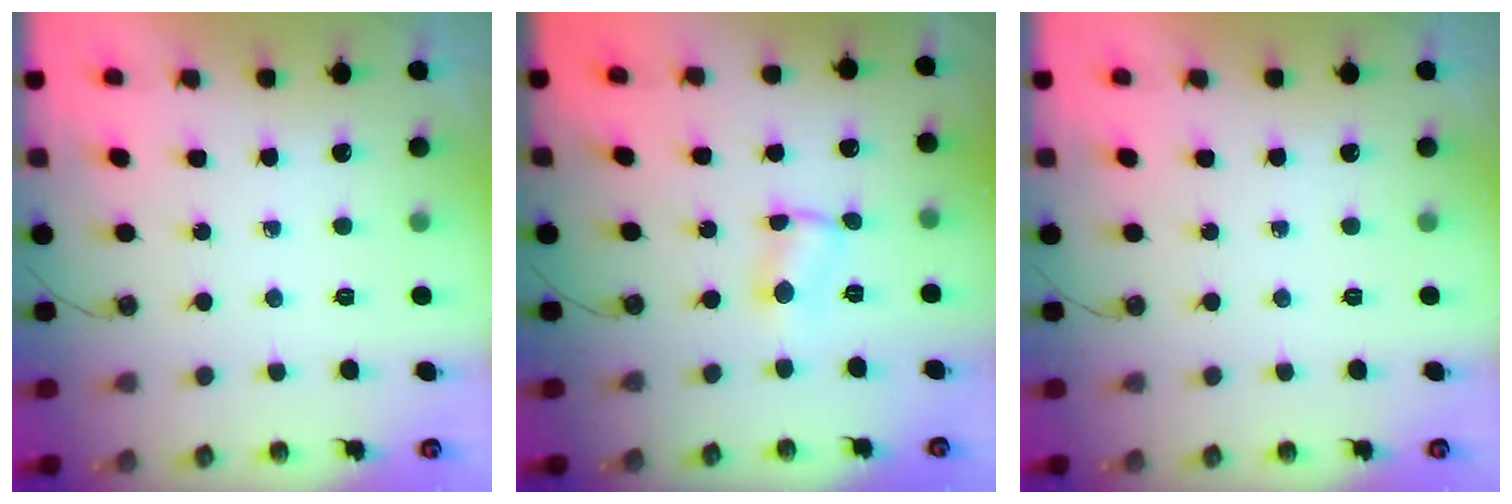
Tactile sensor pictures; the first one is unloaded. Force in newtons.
{"total": 3.0, "press": 3.0, "slide": 0.3}
{"total": 0.0}